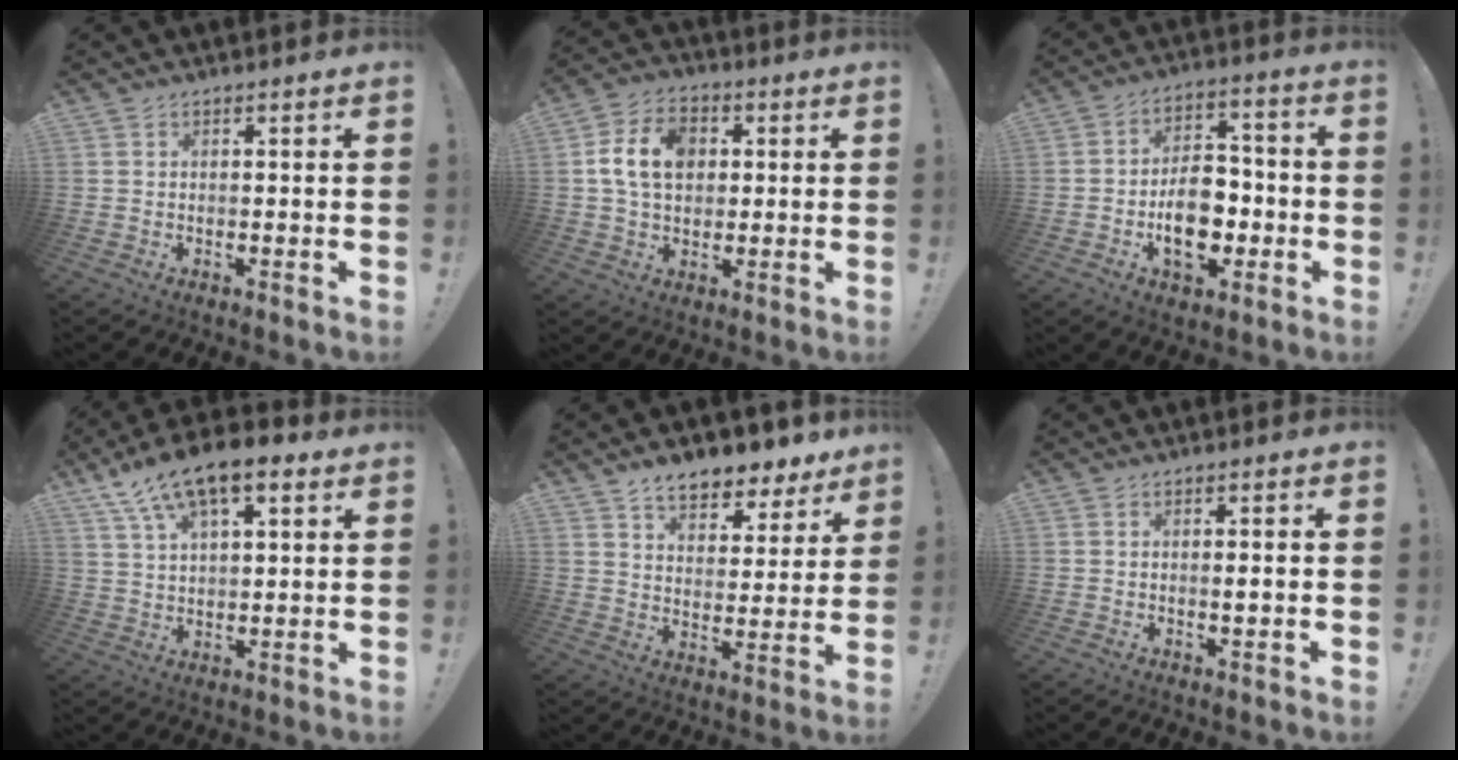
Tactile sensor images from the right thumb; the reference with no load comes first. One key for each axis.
{"total": 12.3, "fx": 2.2, "fy": 9.0, "fz": 8.0, "tx": -0.144, "ty": 0.013, "tz": 0.043}
{"total": 15.7, "fx": -3.7, "fy": 10.6, "fz": 11.0, "tx": -0.162, "ty": 0.022, "tz": -0.060}
{"total": 13.6, "fx": 8.3, "fy": 5.6, "fz": 9.2, "tx": -0.158, "ty": -0.038, "tz": 0.148}
{"total": 9.7, "fx": 7.9, "fy": 4.3, "fz": 3.7, "tx": -0.045, "ty": -0.067, "tz": 0.140}
{"total": 1.5, "fx": -0.1, "fy": 0.0, "fz": 1.5, "tx": -0.019, "ty": -0.004, "tz": -0.004}